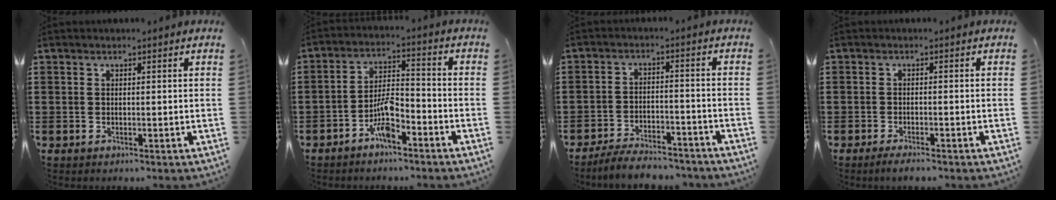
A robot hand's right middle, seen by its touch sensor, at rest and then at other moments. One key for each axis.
{"total": 5.6, "fx": -3.9, "fy": 1.4, "fz": 3.9, "tx": -0.093, "ty": 0.004, "tz": -0.080}
{"total": 5.0, "fx": -4.8, "fy": 0.7, "fz": 1.1, "tx": -0.025, "ty": 0.005, "tz": -0.098}
{"total": 1.4, "fx": -1.2, "fy": 0.1, "fz": 0.7, "tx": -0.013, "ty": -0.002, "tz": -0.023}